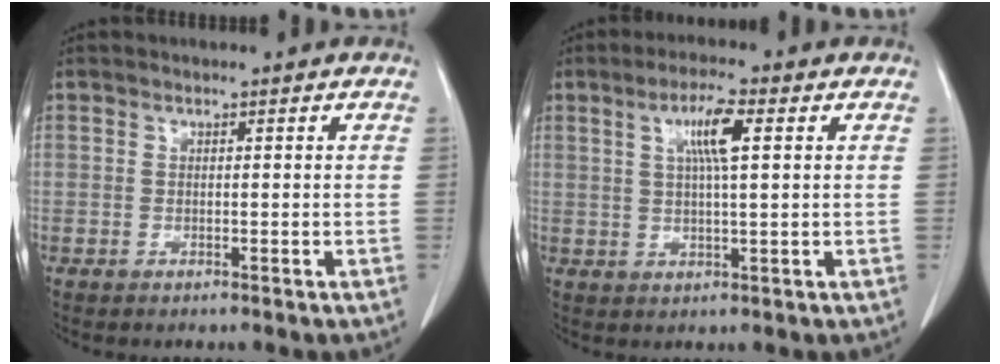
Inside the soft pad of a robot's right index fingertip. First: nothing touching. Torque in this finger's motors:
{"motor_torque": [0.25, 0.04, 0.14, 0.05]}